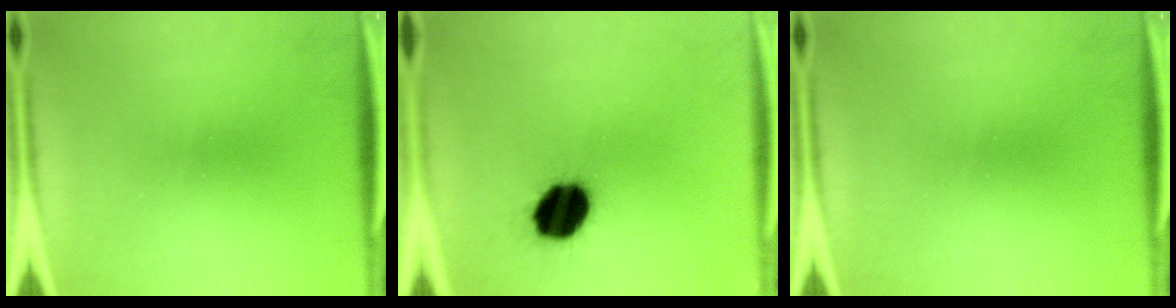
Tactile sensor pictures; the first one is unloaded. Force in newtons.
{"total": 13.6}
{"total": 0.0}